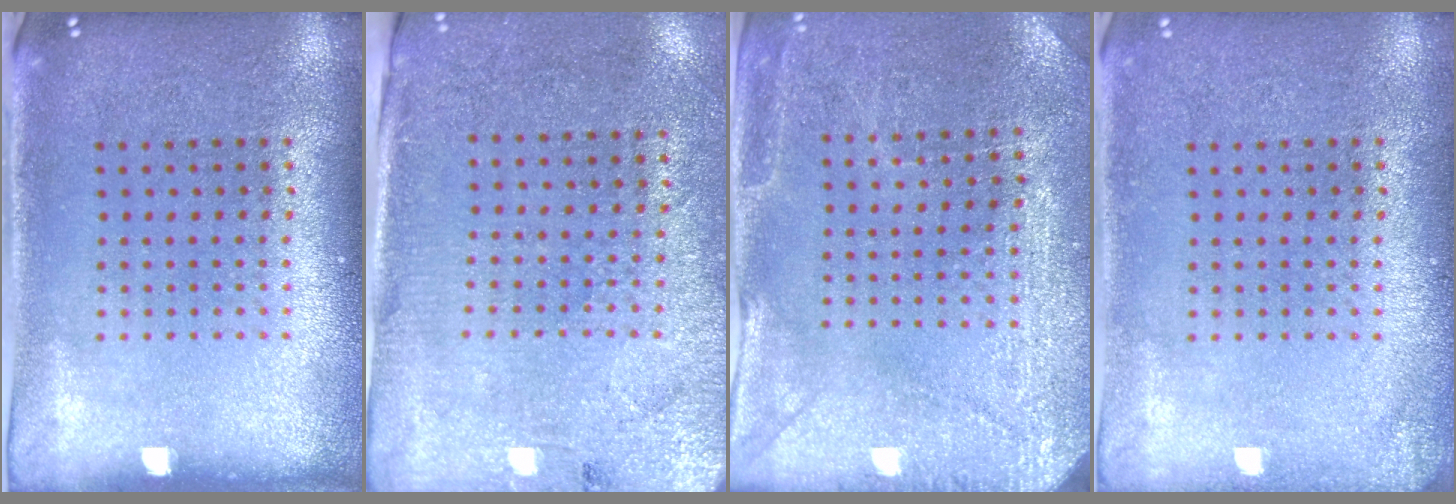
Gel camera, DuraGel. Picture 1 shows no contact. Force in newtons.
{"total": 2.7, "press": 2.5, "slide": 1.1}
{"total": 2.9, "press": 2.8, "slide": 0.7}
{"total": 1.1, "press": 1.1, "slide": 0.1}